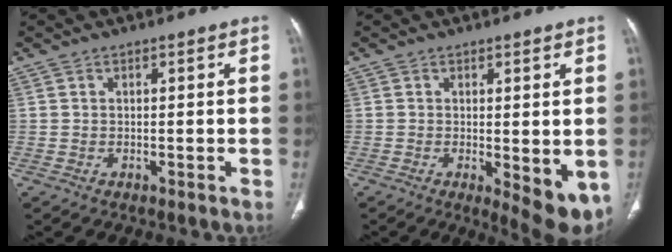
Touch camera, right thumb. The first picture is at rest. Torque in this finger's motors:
{"motor_torque": [-0.12, 0.75, -0.06, 0.03, 0.04]}